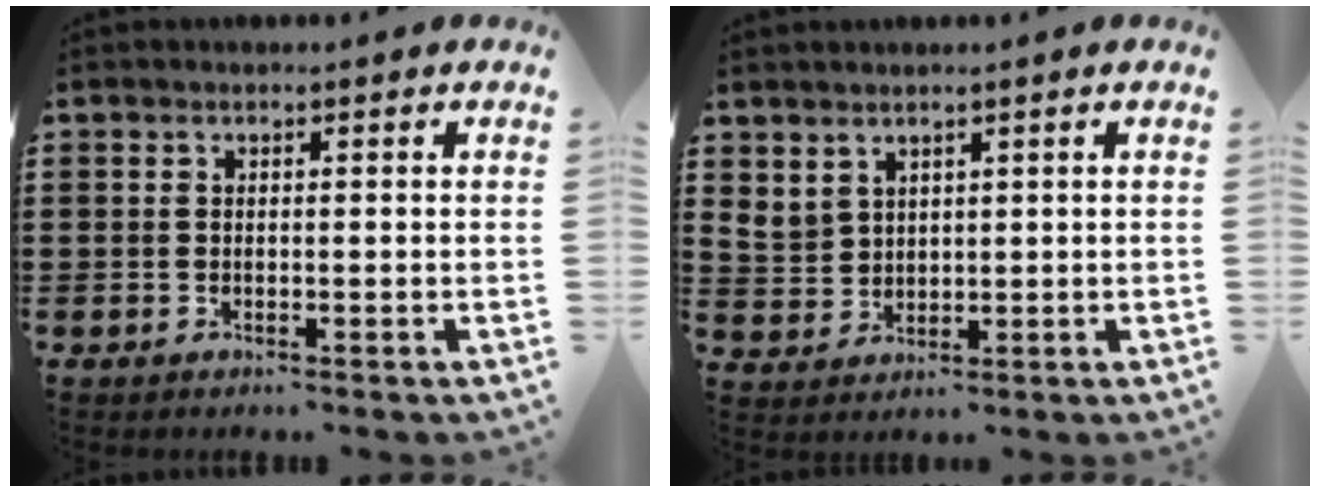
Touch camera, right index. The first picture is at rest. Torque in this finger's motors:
{"motor_torque": [0.72, 0.84, 0.22, 0.04]}